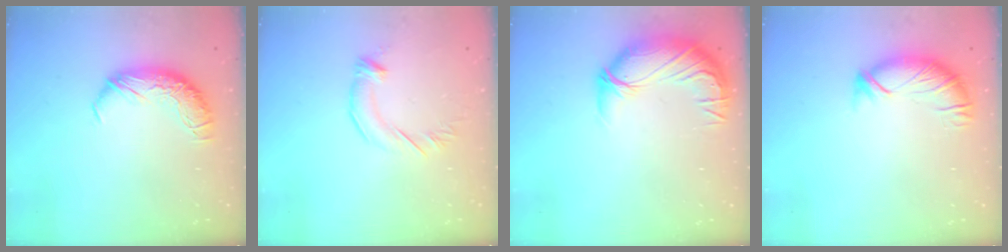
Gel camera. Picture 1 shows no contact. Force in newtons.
{"total": 2.9, "press": 2.9, "slide": 0.5}
{"total": 2.8, "press": 0.5, "slide": 2.8}
{"total": 3.1, "press": 3.0, "slide": 0.9}